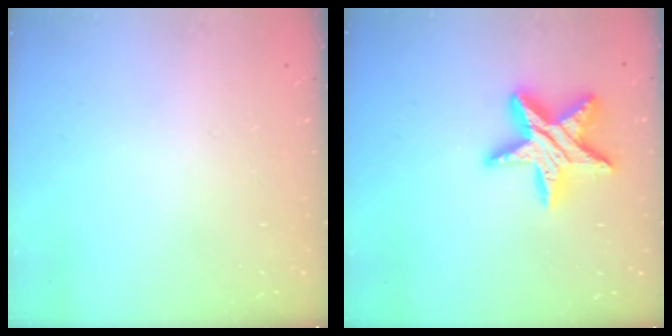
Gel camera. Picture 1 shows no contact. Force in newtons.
{"total": 16.9, "press": 16.8, "slide": 1.3}